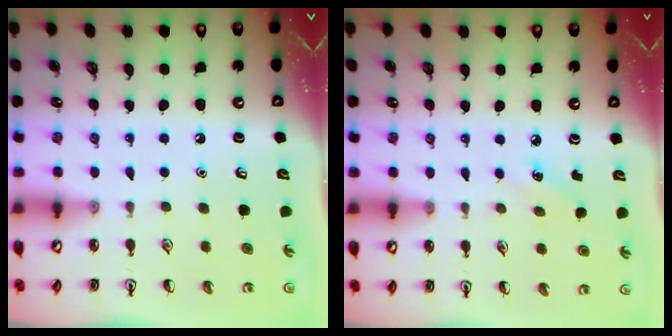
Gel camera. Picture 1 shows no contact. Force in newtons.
{"total": 1.9, "press": 1.7, "slide": 0.8}